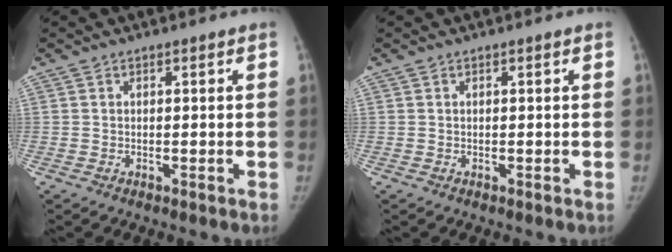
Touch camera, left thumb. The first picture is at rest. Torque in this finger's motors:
{"motor_torque": [0.08, 0.07, 0.15, -0.12, 0.03]}